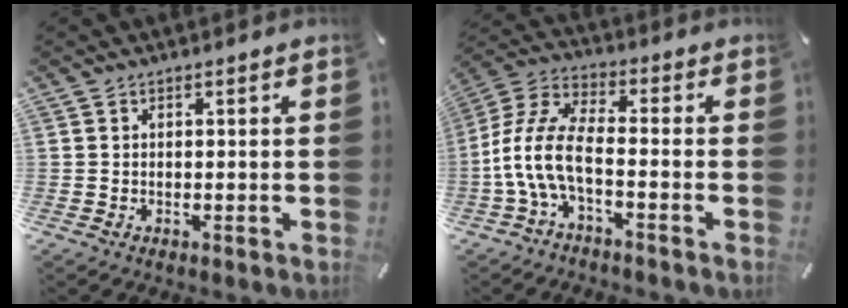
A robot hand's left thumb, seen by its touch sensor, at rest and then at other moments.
{"total": 9.9, "force": [-3.8, 4.5, 8.0], "torque": [-0.187, -0.012, -0.076]}